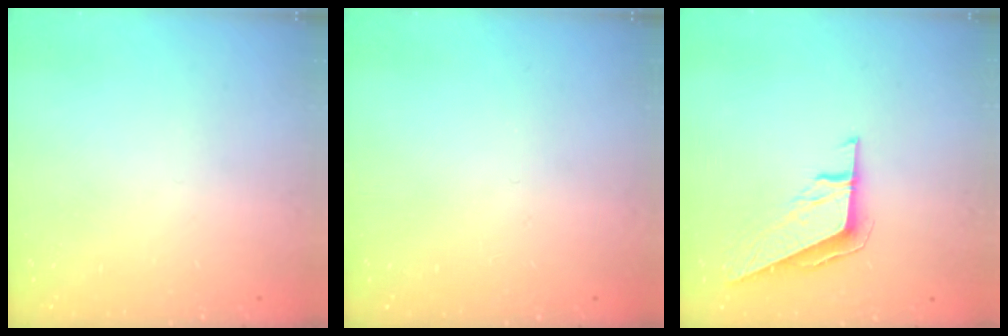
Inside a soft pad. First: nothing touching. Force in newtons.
{"total": 0.0}
{"total": 8.6, "press": 8.6, "slide": 0.2}